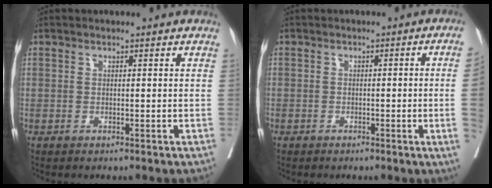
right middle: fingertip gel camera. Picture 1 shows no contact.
{"total": 4.9, "force": [-1.0, -1.4, 4.5], "torque": [-0.056, -0.006, -0.012]}